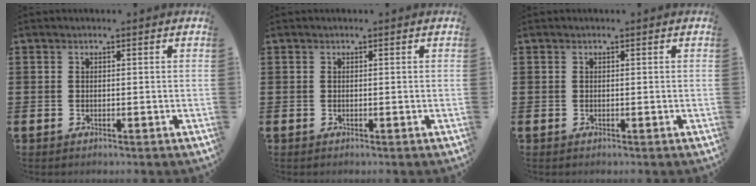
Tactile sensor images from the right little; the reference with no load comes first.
{"total": 0.0}
{"total": 0.0}